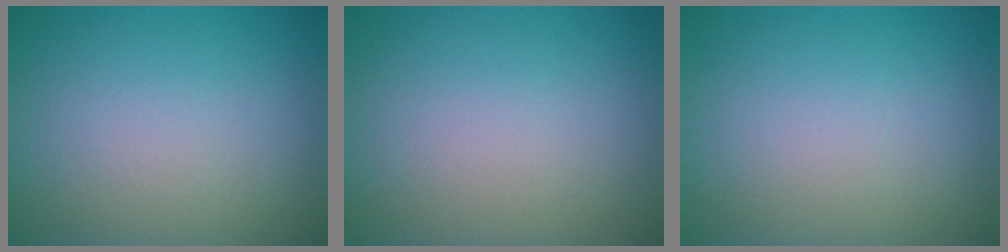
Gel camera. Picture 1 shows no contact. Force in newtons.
{"total": 0.0}
{"total": 0.0}